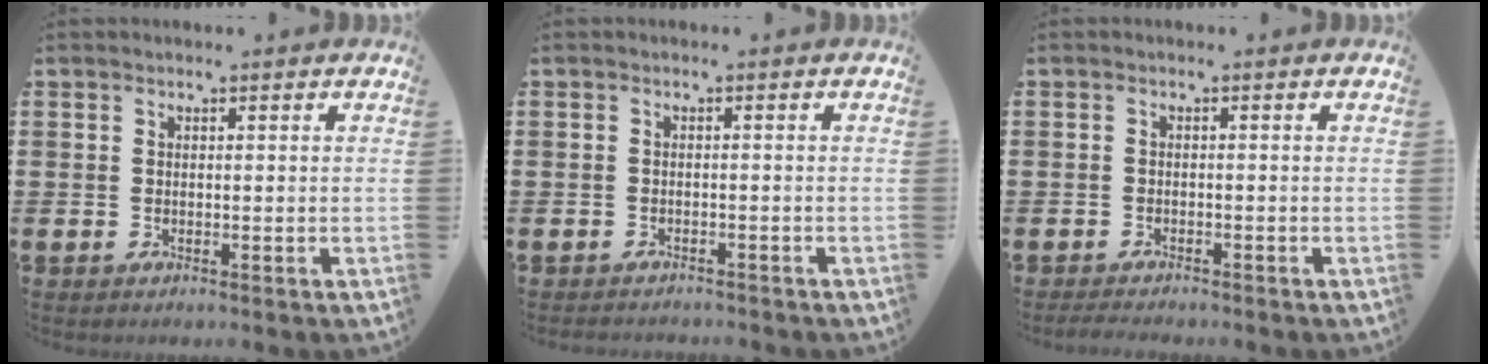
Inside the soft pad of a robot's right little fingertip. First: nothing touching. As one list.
[{"total": 0.8, "force": [-0.8, 0.0, -0.1], "torque": [-0.001, 0.001, -0.017]}, {"total": 1.1, "force": [-1.0, 0.1, 0.3], "torque": [-0.007, 0.000, -0.021]}]